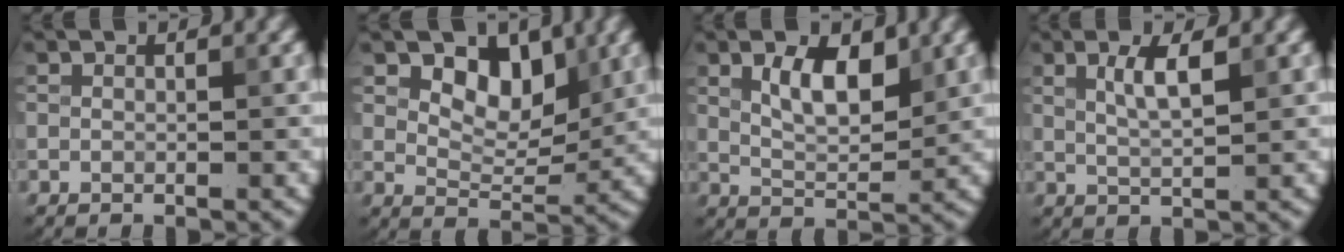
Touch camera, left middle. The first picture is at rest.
{"total": 4.4, "force": [2.2, 2.7, 2.8], "torque": [-0.043, -0.009, 0.029]}
{"total": 4.2, "force": [1.8, 1.8, 3.3], "torque": [-0.062, 0.000, 0.034]}
{"total": 2.8, "force": [1.1, 0.7, 2.5], "torque": [-0.044, 0.000, 0.019]}